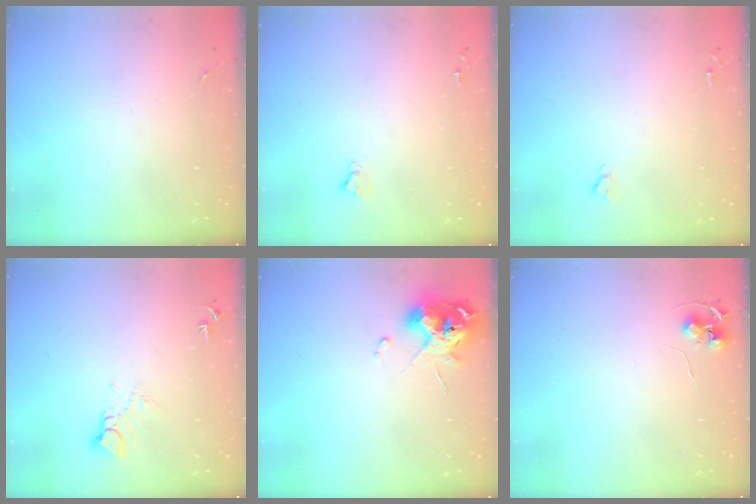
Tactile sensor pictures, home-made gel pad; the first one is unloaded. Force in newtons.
{"total": 2.5, "press": 2.5, "slide": 0.2}
{"total": 1.9, "press": 1.9, "slide": 0.2}
{"total": 5.6, "press": 5.6, "slide": 0.5}
{"total": 10.9, "press": 10.8, "slide": 1.6}
{"total": 5.6, "press": 5.6, "slide": 0.5}